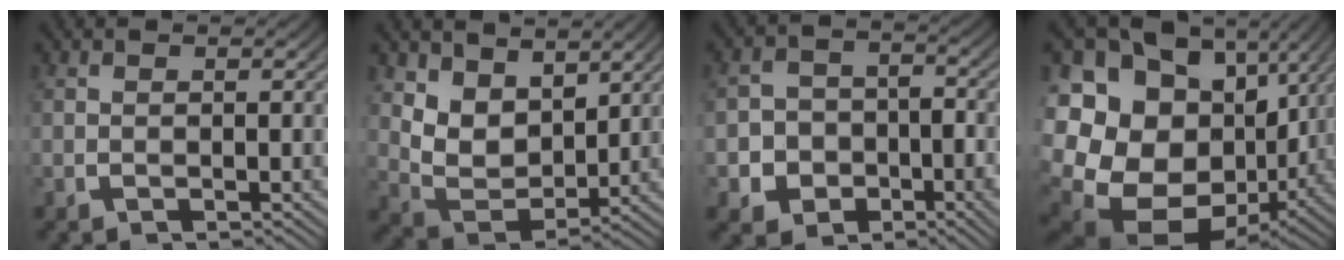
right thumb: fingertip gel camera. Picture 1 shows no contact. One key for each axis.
{"total": 5.9, "fx": 1.4, "fy": 4.0, "fz": 4.2, "tx": -0.095, "ty": -0.029, "tz": 0.036}
{"total": 7.3, "fx": -2.5, "fy": 6.3, "fz": 2.8, "tx": -0.052, "ty": -0.027, "tz": -0.036}
{"total": 25.0, "fx": -2.0, "fy": 19.3, "fz": 15.7, "tx": -0.325, "ty": -0.085, "tz": -0.004}